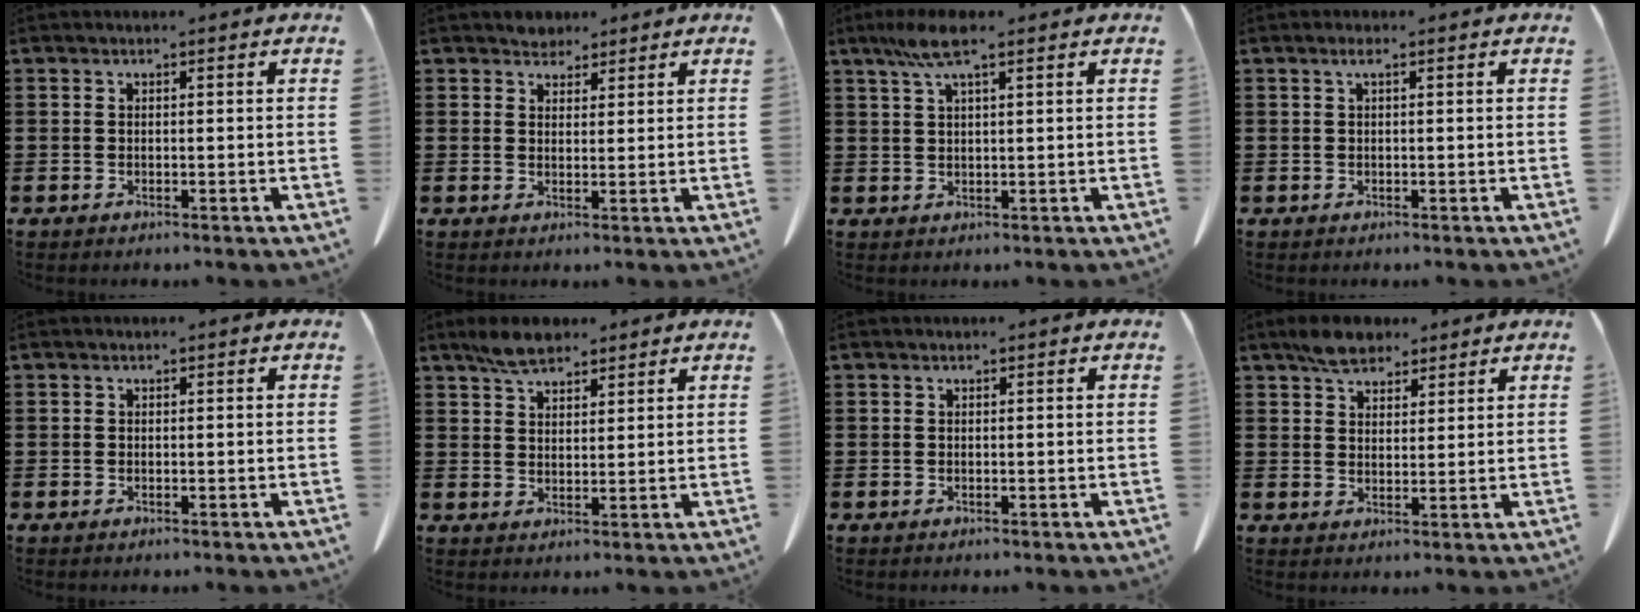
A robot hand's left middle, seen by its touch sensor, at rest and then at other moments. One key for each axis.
{"total": 2.6, "fx": 2.4, "fy": 1.1, "fz": 0.1, "tx": -0.008, "ty": 0.002, "tz": 0.046}
{"total": 5.1, "fx": 2.9, "fy": 0.9, "fz": 4.1, "tx": -0.088, "ty": 0.006, "tz": 0.050}
{"total": 1.1, "fx": 0.3, "fy": 0.2, "fz": 1.1, "tx": -0.022, "ty": 0.003, "tz": 0.005}
{"total": 0.0}
{"total": 4.9, "fx": 3.8, "fy": 2.1, "fz": 2.2, "tx": -0.053, "ty": 0.005, "tz": 0.072}
{"total": 0.0}
{"total": 5.2, "fx": 4.1, "fy": 2.6, "fz": 1.9, "tx": -0.041, "ty": 0.003, "tz": 0.078}